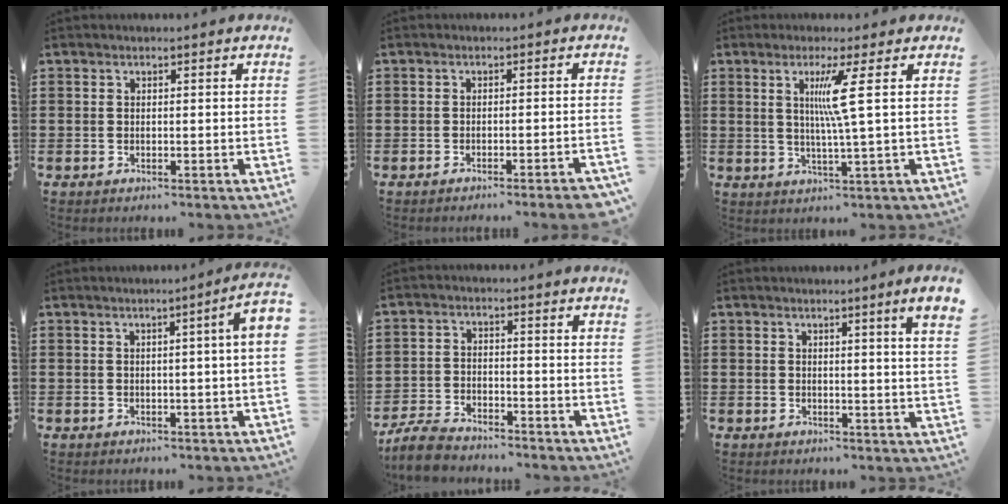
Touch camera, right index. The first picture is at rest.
{"total": 2.1, "force": [-1.7, -0.4, 1.2], "torque": [-0.019, -0.001, -0.033]}
{"total": 6.2, "force": [1.5, -1.1, 5.9], "torque": [-0.118, -0.009, 0.018]}
{"total": 2.8, "force": [0.0, -0.4, 2.8], "torque": [-0.046, -0.005, -0.004]}
{"total": 5.2, "force": [-4.9, 1.0, 1.4], "torque": [-0.045, 0.001, -0.103]}
{"total": 3.0, "force": [1.8, -0.9, 2.2], "torque": [-0.042, -0.006, 0.030]}